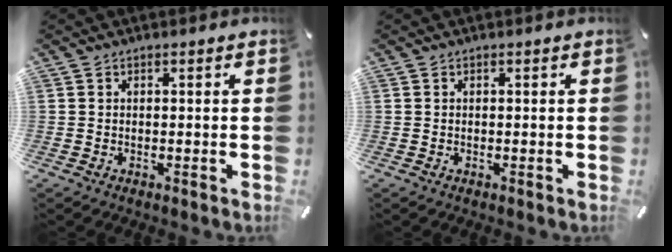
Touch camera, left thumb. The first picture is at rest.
{"total": 0.0}